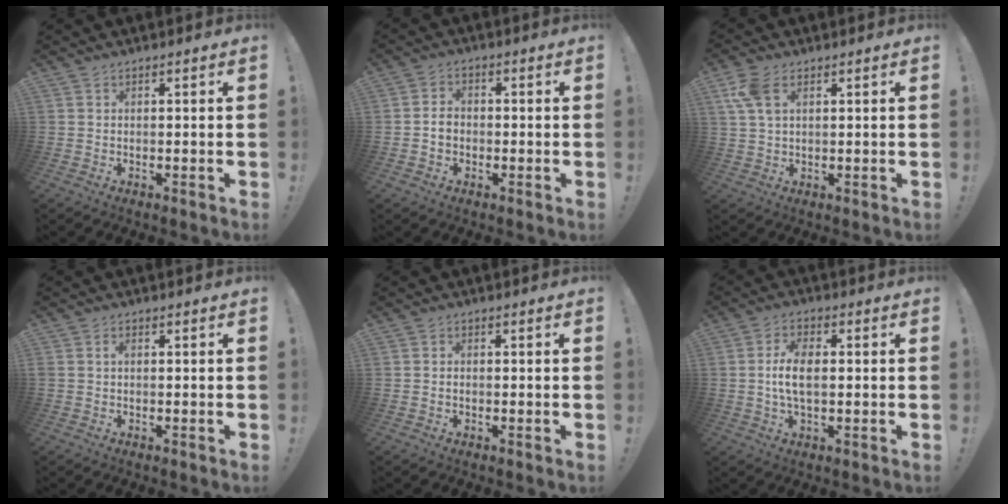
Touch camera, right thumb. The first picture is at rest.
{"total": 3.8, "force": [-0.9, 3.2, 1.9], "torque": [-0.020, 0.007, -0.018]}
{"total": 7.1, "force": [3.0, 3.5, 5.4], "torque": [-0.111, -0.006, 0.056]}
{"total": 0.8, "force": [0.1, 0.4, 0.7], "torque": [-0.016, 0.003, 0.000]}
{"total": 0.7, "force": [-0.5, 0.4, 0.2], "torque": [-0.004, 0.002, -0.009]}
{"total": 8.0, "force": [-0.1, 4.1, 6.9], "torque": [-0.127, -0.001, -0.004]}